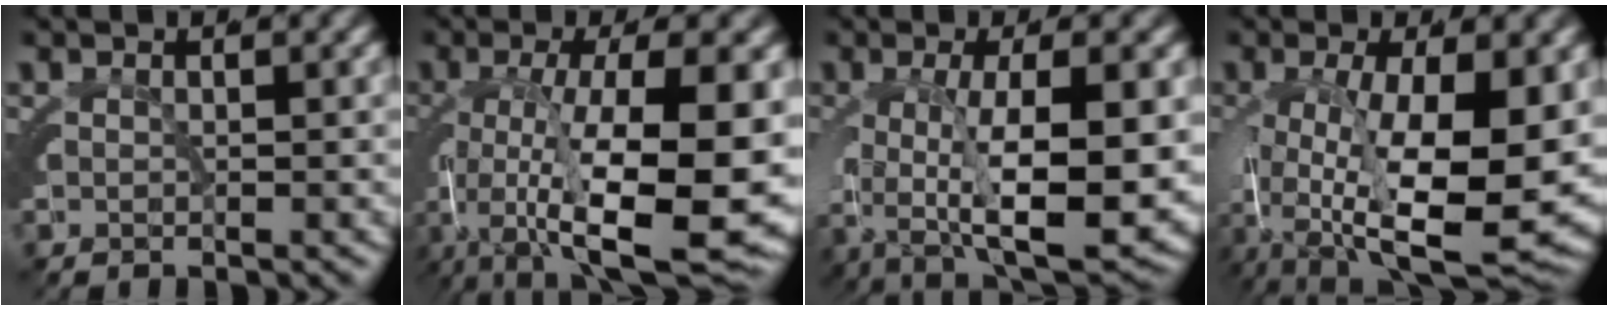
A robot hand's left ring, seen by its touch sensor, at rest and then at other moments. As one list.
[{"total": 11.9, "force": [-2.3, 3.4, 11.2], "torque": [-0.172, -0.023, -0.012]}, {"total": 9.3, "force": [-0.9, 3.3, 8.6], "torque": [-0.132, -0.014, 0.002]}, {"total": 12.1, "force": [-2.2, 5.0, 10.8], "torque": [-0.172, -0.036, -0.011]}]